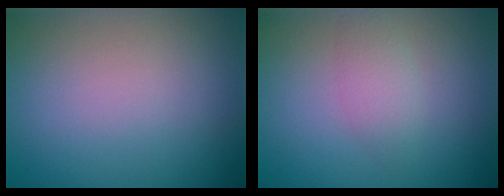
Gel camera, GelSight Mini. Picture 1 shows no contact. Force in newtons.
{"total": 1.8, "press": 1.8, "slide": 0.1}